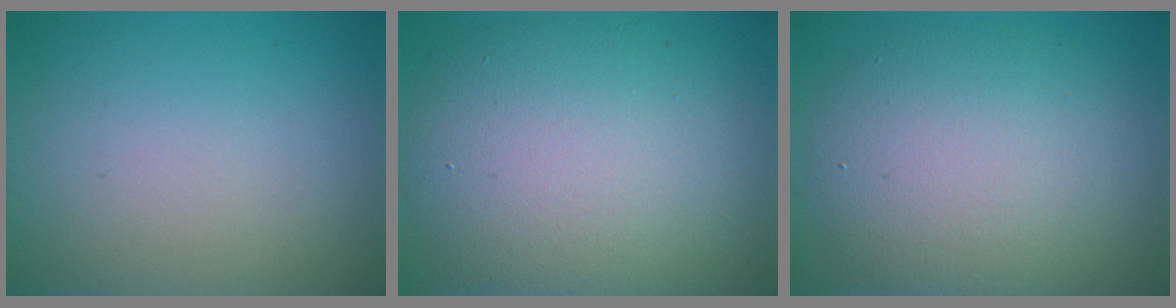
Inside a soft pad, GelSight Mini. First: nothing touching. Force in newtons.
{"total": 11.2, "press": 11.2, "slide": 0.4}
{"total": 8.1, "press": 8.1, "slide": 0.4}